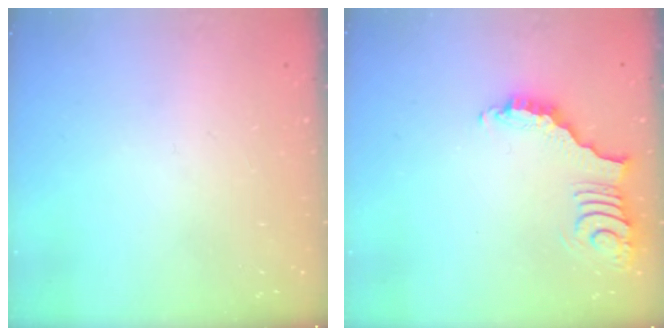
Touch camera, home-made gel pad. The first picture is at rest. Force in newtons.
{"total": 3.8, "press": 3.8, "slide": 0.6}